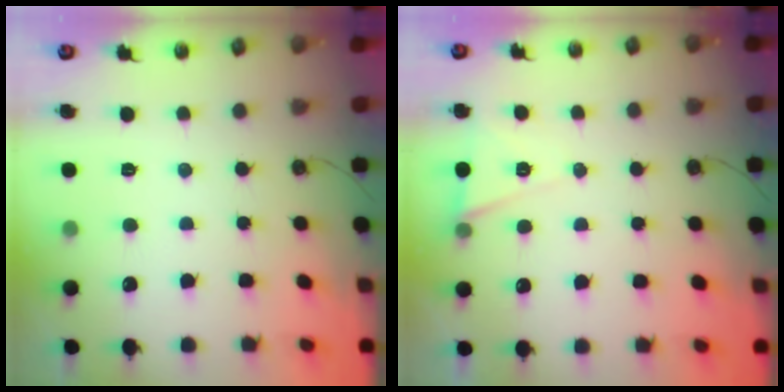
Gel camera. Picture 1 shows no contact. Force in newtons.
{"total": 6.8, "press": 4.9, "slide": 4.7}